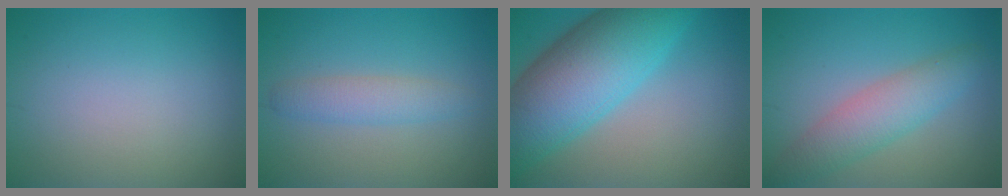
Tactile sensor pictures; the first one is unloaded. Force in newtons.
{"total": 2.5, "press": 2.5, "slide": 0.2}
{"total": 11.5, "press": 11.5, "slide": 0.3}
{"total": 4.1, "press": 4.1, "slide": 0.1}